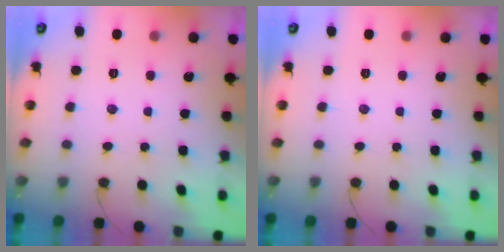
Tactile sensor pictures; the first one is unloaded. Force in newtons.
{"total": 0.0}